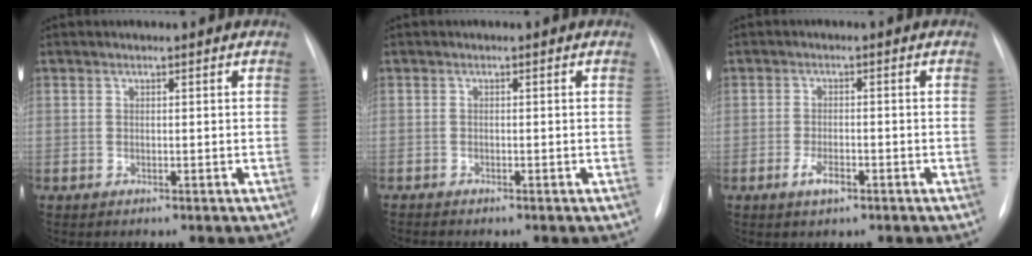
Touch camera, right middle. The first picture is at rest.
{"total": 1.1, "force": [-1.1, 0.1, 0.3], "torque": [-0.004, -0.001, -0.016]}
{"total": 2.9, "force": [-1.6, 1.1, 2.1], "torque": [-0.044, 0.001, -0.029]}